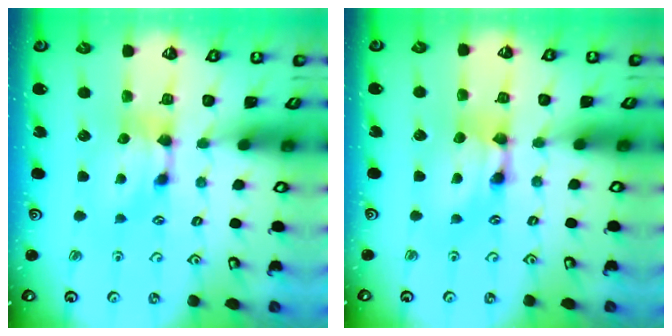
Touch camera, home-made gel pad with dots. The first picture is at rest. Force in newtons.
{"total": 2.2, "press": 2.2, "slide": 0.1}